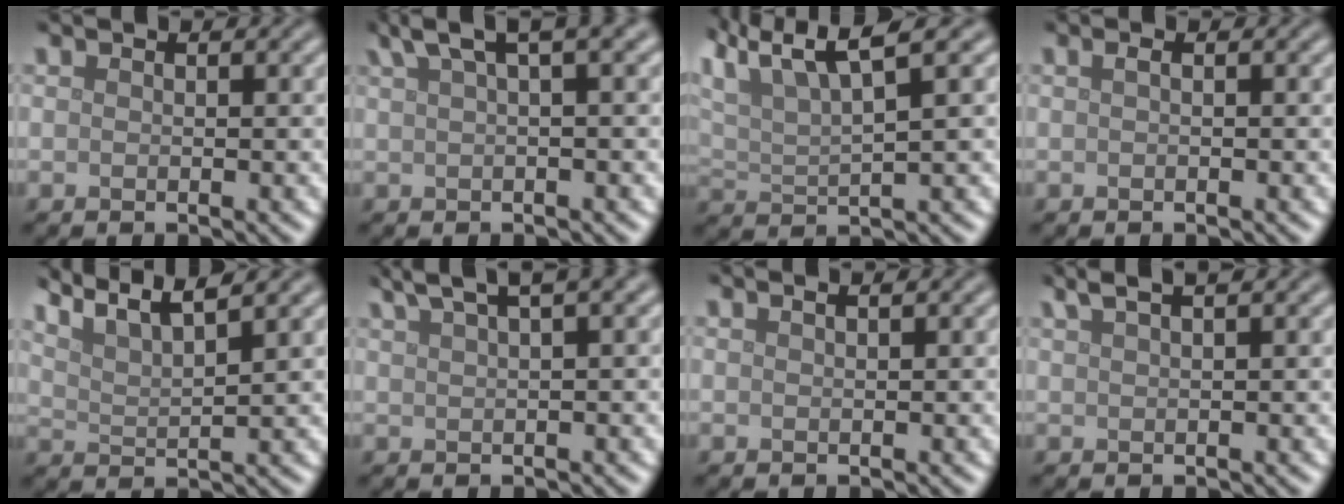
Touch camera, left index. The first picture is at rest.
{"total": 5.0, "force": [3.1, 1.1, 3.8], "torque": [-0.050, 0.023, 0.050]}
{"total": 7.3, "force": [5.1, 1.9, 4.9], "torque": [-0.092, 0.022, 0.088]}
{"total": 0.6, "force": [0.1, 0.1, 0.5], "torque": [-0.013, 0.004, 0.001]}
{"total": 6.3, "force": [5.2, 1.0, 3.3], "torque": [-0.049, 0.024, 0.065]}
{"total": 5.6, "force": [4.0, 1.2, 3.6], "torque": [-0.046, 0.024, 0.057]}
{"total": 0.9, "force": [0.5, 0.2, 0.7], "torque": [-0.008, 0.000, 0.004]}
{"total": 3.8, "force": [2.6, 1.2, 2.6], "torque": [-0.025, 0.019, 0.020]}